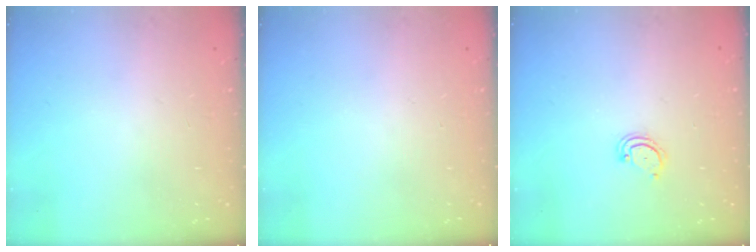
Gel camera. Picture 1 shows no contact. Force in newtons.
{"total": 0.0}
{"total": 2.5, "press": 2.5, "slide": 0.2}